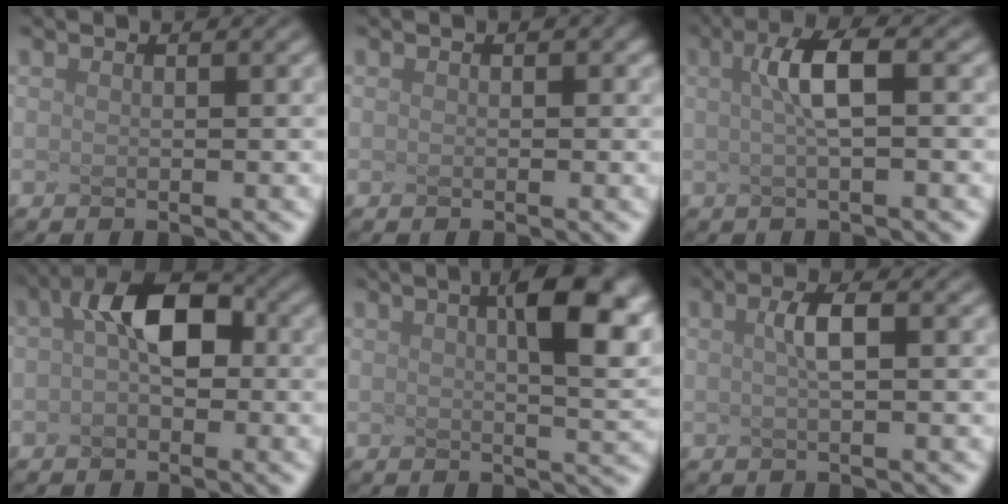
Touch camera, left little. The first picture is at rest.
{"total": 0.0}
{"total": 2.5, "force": [-0.8, -0.3, 2.4], "torque": [-0.069, 0.001, 0.021]}
{"total": 3.4, "force": [-0.8, 1.6, 2.9], "torque": [-0.077, 0.003, 0.016]}
{"total": 6.7, "force": [1.6, 1.4, 6.3], "torque": [-0.088, 0.010, 0.054]}
{"total": 1.6, "force": [-1.0, -0.6, 1.0], "torque": [-0.044, -0.001, 0.017]}